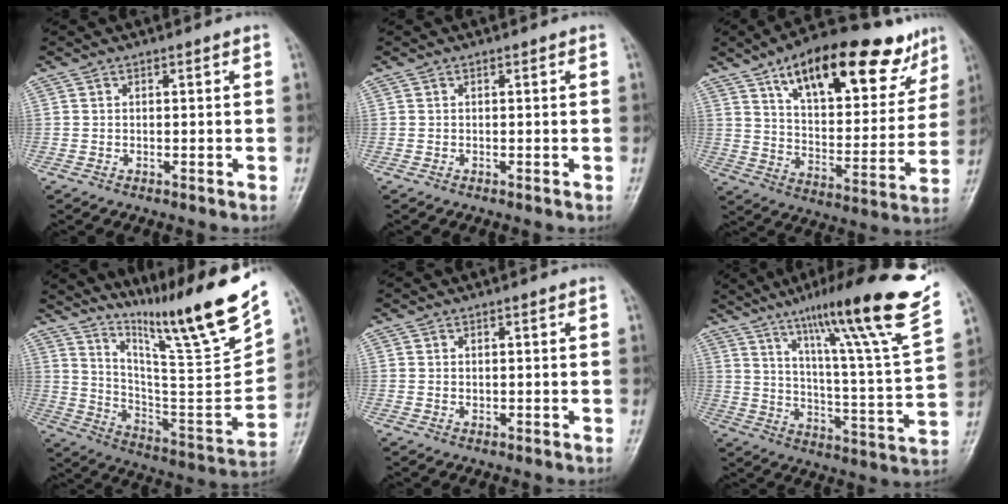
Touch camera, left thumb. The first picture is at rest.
{"total": 0.0}
{"total": 26.1, "force": [15.6, 10.5, 18.1], "torque": [-0.229, -0.030, 0.243]}
{"total": 24.7, "force": [17.3, 1.9, 17.6], "torque": [-0.253, -0.097, 0.295]}
{"total": 0.8, "force": [0.2, 0.5, 0.6], "torque": [-0.011, 0.002, 0.008]}
{"total": 24.9, "force": [15.9, 1.8, 19.0], "torque": [-0.270, -0.050, 0.240]}